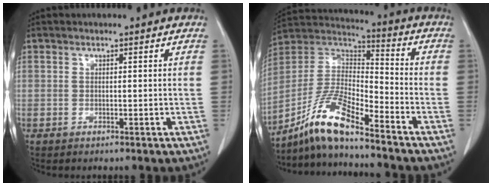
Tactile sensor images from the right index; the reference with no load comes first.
{"total": 11.9, "force": [-9.0, 1.4, 7.6], "torque": [-0.159, 0.011, -0.168]}